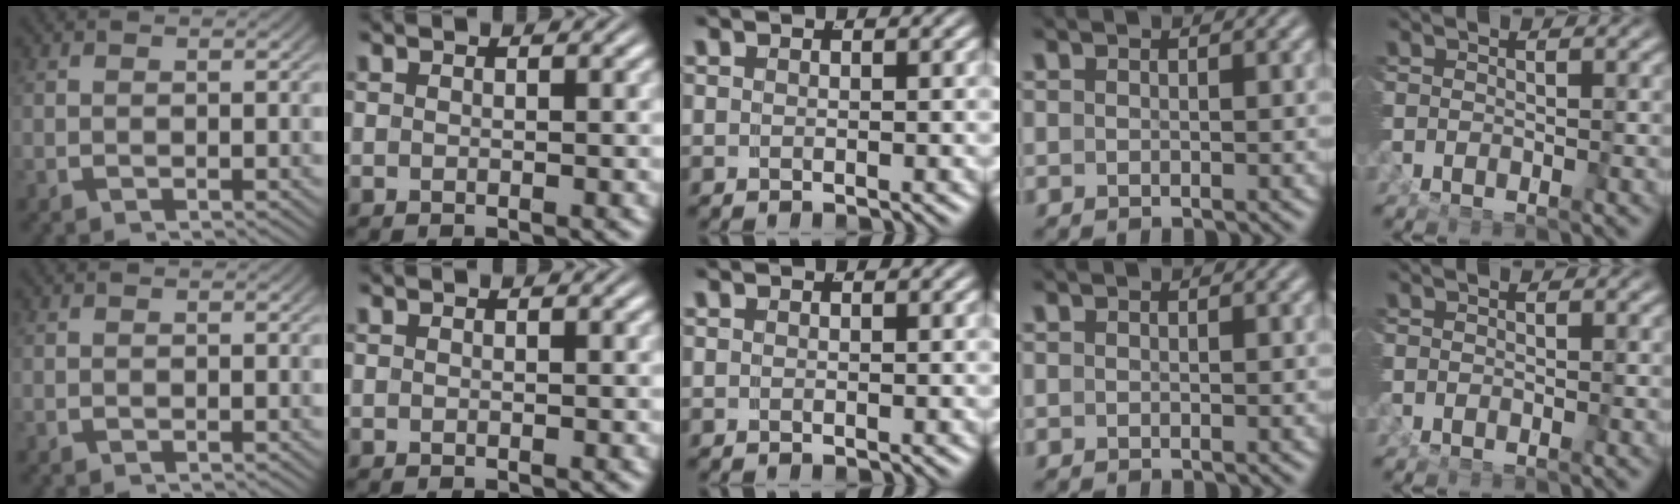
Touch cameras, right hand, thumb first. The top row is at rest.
{}